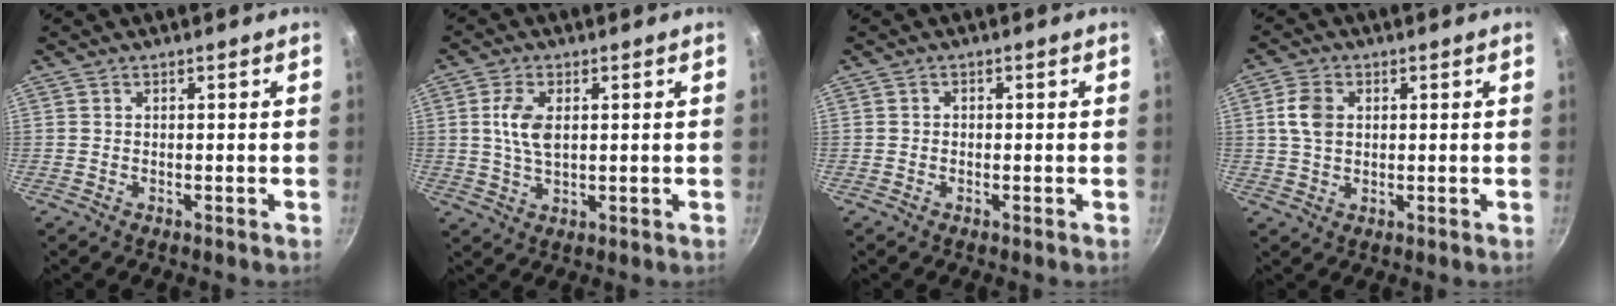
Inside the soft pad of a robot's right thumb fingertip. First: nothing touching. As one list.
[{"total": 6.3, "force": [1.1, 3.4, 5.2], "torque": [-0.097, -0.001, 0.023]}, {"total": 0.6, "force": [-0.2, 0.6, 0.2], "torque": [-0.002, 0.002, -0.005]}, {"total": 5.5, "force": [1.1, 3.9, 3.7], "torque": [-0.064, 0.002, 0.017]}]